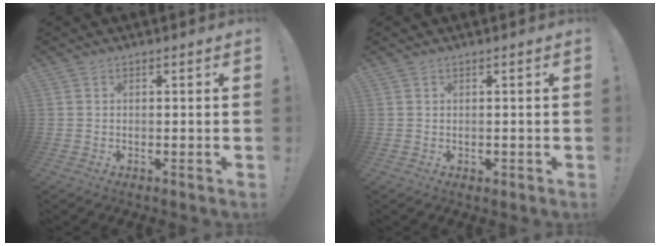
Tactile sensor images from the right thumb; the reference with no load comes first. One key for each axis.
{"total": 0.7, "fx": 0.3, "fy": 0.5, "fz": 0.2, "tx": -0.005, "ty": 0.001, "tz": 0.007}